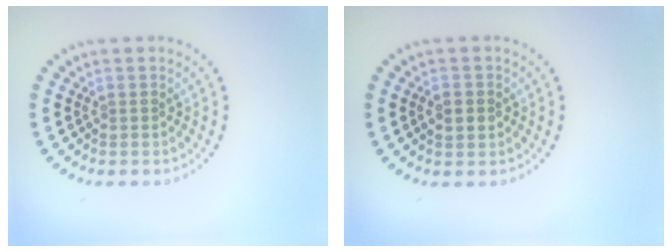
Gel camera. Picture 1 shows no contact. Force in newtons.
{"total": 1.6, "press": 1.6, "slide": 0.2}